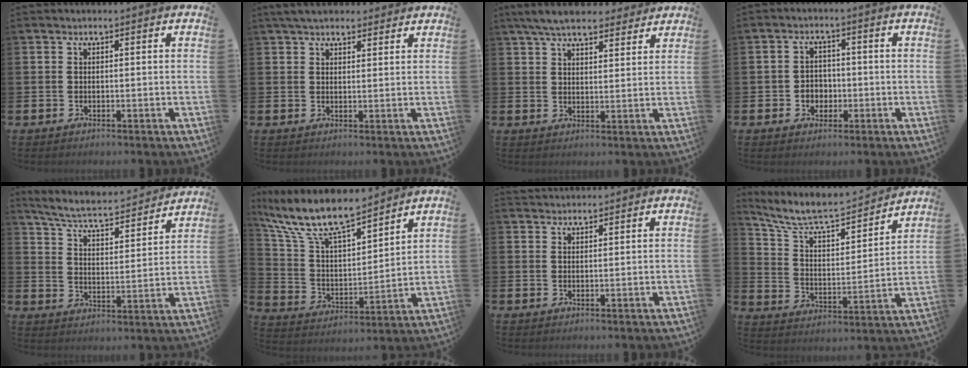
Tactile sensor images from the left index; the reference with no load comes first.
{"total": 4.2, "force": [3.7, 1.5, 1.2], "torque": [-0.031, -0.008, 0.069]}
{"total": 6.6, "force": [6.1, 1.6, 2.0], "torque": [-0.057, -0.018, 0.113]}
{"total": 2.9, "force": [-0.8, 2.6, 1.0], "torque": [-0.018, 0.003, -0.023]}
{"total": 6.0, "force": [5.5, 0.8, 2.1], "torque": [-0.073, -0.046, 0.089]}
{"total": 11.0, "force": [9.7, 2.2, 4.7], "torque": [-0.140, -0.058, 0.168]}
{"total": 2.0, "force": [2.0, 0.4, 0.0], "torque": [0.005, -0.010, 0.035]}
{"total": 8.8, "force": [7.9, 2.2, 3.3], "torque": [-0.107, -0.056, 0.135]}